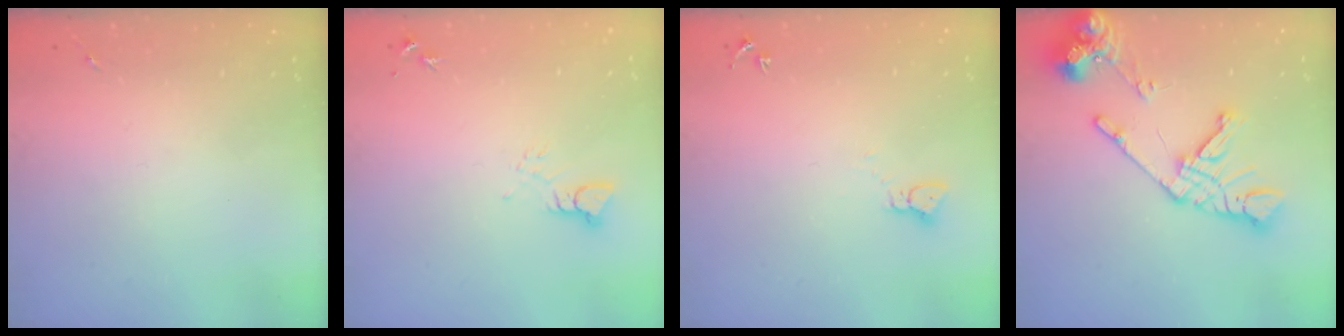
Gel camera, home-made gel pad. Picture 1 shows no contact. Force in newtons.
{"total": 3.3, "press": 3.3, "slide": 0.4}
{"total": 2.3, "press": 2.3, "slide": 0.3}
{"total": 17.0, "press": 16.9, "slide": 2.2}